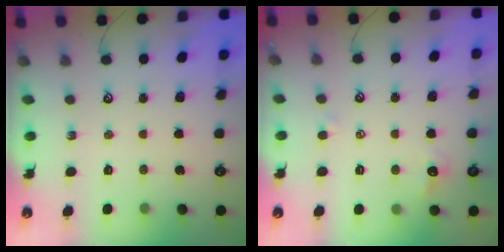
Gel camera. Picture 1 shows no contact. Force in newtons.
{"total": 1.2, "press": 0.9, "slide": 0.8}